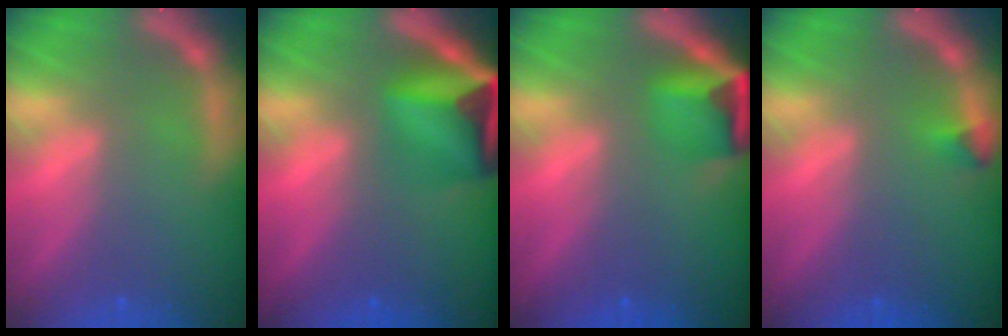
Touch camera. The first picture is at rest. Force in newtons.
{"total": 9.0}
{"total": 4.9}
{"total": 0.9}